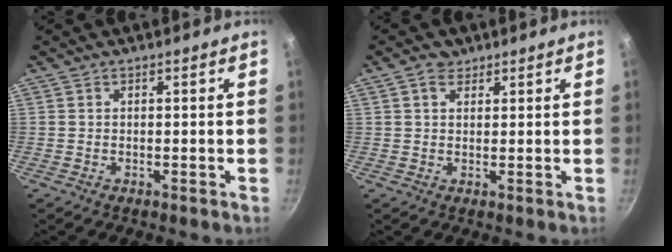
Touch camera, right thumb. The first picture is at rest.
{"total": 3.0, "force": [1.6, 2.1, 1.3], "torque": [-0.013, -0.005, 0.027]}